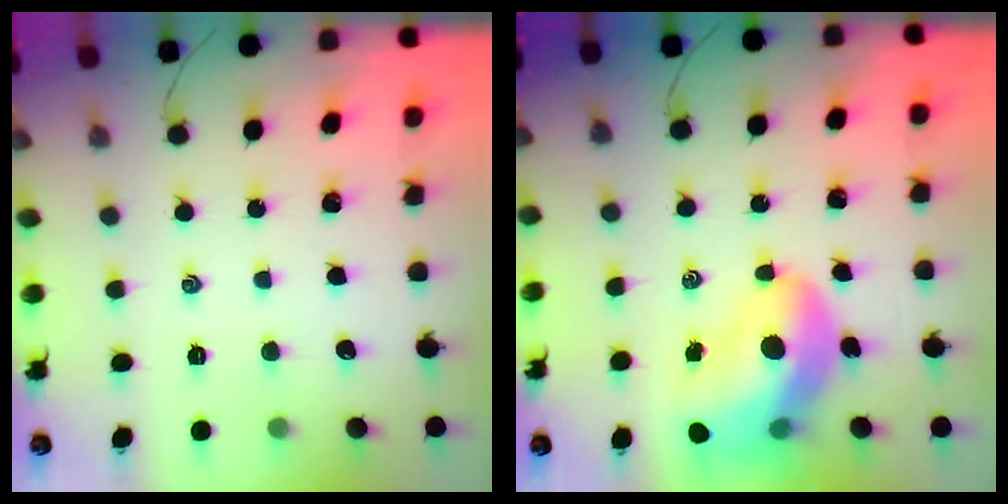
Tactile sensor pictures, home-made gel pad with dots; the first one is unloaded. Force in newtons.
{"total": 15.1, "press": 14.5, "slide": 4.1}